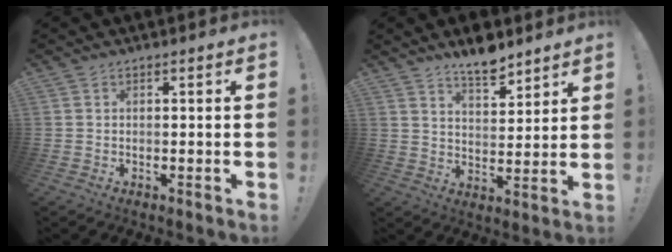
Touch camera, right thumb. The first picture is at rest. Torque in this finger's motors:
{"motor_torque": [0.32, 1.67, 0.30, -0.12, 0.00]}